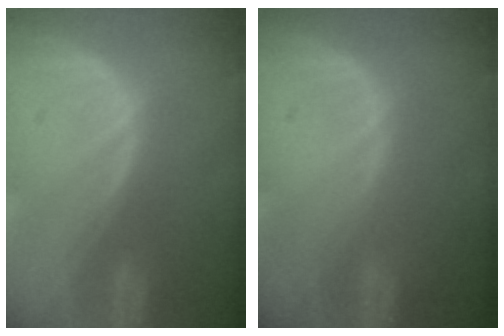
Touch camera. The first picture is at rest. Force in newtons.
{"total": 0.0}